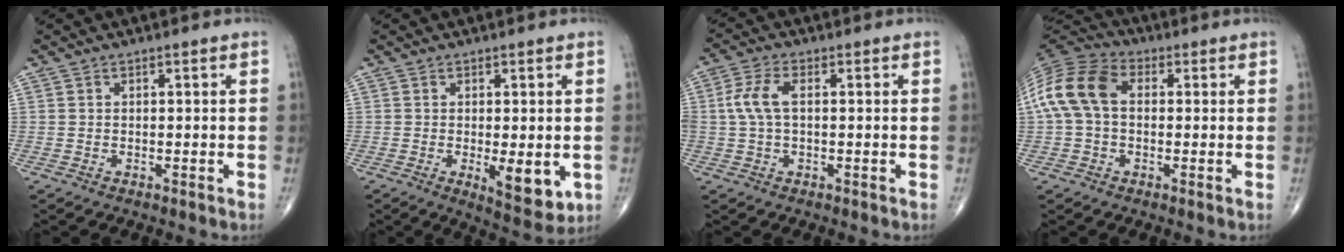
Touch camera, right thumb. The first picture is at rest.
{"total": 7.6, "force": [-1.5, 2.8, 6.9], "torque": [-0.084, -0.020, -0.014]}
{"total": 5.7, "force": [0.5, 2.9, 4.9], "torque": [-0.120, 0.015, 0.006]}
{"total": 12.1, "force": [1.0, 8.2, 8.9], "torque": [-0.184, 0.034, 0.009]}